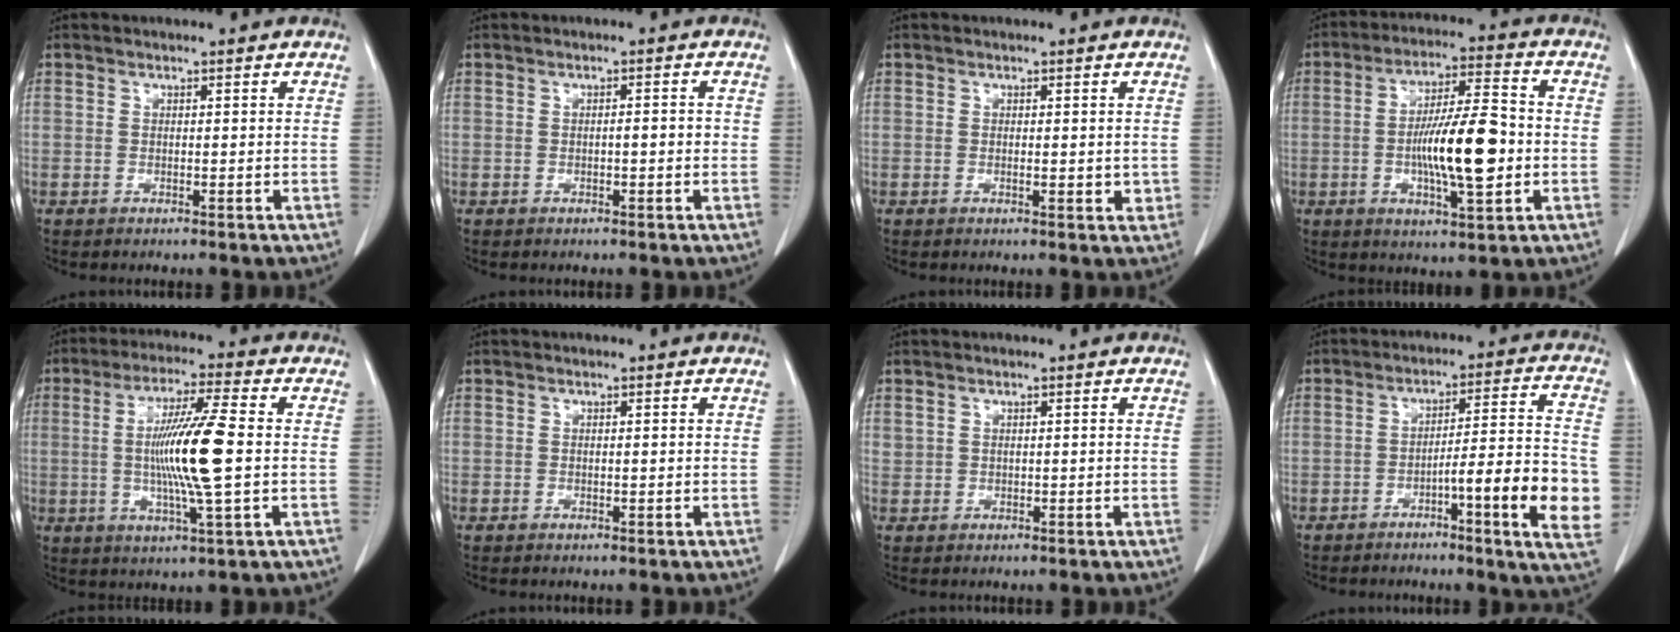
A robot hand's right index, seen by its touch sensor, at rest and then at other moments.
{"total": 1.4, "force": [-0.3, 0.3, 1.4], "torque": [-0.020, 0.002, -0.004]}
{"total": 2.0, "force": [-0.1, 0.9, 1.8], "torque": [-0.025, -0.003, 0.001]}
{"total": 12.9, "force": [-1.9, 2.3, 12.5], "torque": [-0.221, 0.002, -0.030]}
{"total": 12.1, "force": [-0.2, -0.2, 12.1], "torque": [-0.231, -0.006, -0.006]}
{"total": 0.0}
{"total": 0.8, "force": [0.4, 0.7, 0.1], "torque": [0.008, 0.009, 0.007]}
{"total": 13.3, "force": [-4.1, 0.2, 12.7], "torque": [-0.167, 0.004, -0.060]}